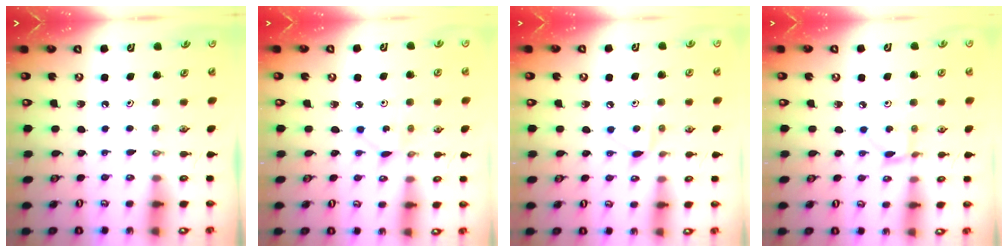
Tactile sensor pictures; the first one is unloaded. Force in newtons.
{"total": 1.2, "press": 1.2, "slide": 0.1}
{"total": 5.5, "press": 5.4, "slide": 0.8}
{"total": 2.1, "press": 2.0, "slide": 0.2}